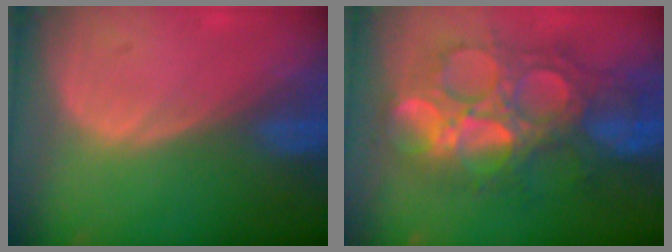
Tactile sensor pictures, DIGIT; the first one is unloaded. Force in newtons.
{"total": 11.8, "press": 11.7, "slide": 1.3}